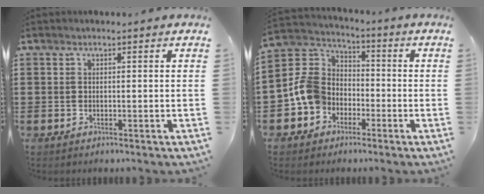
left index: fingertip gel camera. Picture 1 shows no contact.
{"total": 9.1, "force": [-2.6, 7.9, 3.8], "torque": [-0.130, 0.013, -0.058]}